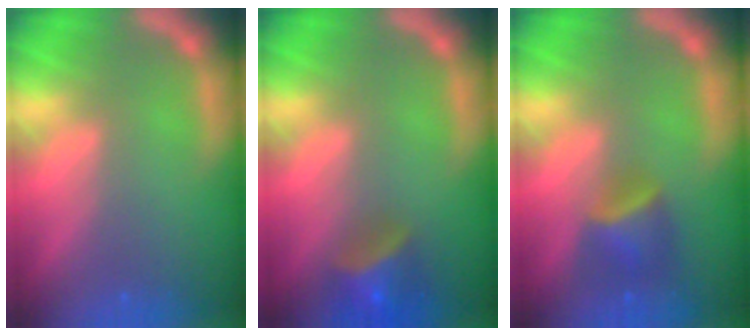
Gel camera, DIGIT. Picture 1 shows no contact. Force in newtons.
{"total": 4.5}
{"total": 3.4}